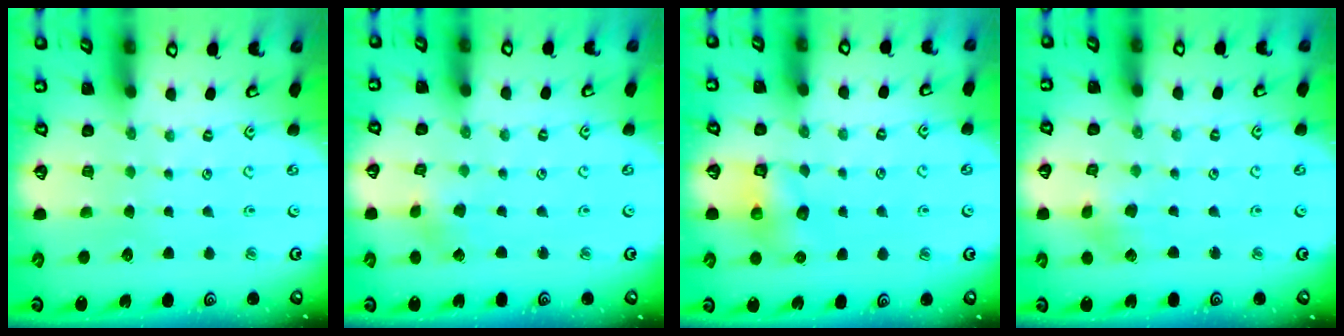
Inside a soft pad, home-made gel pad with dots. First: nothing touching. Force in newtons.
{"total": 2.2, "press": 2.2, "slide": 0.2}
{"total": 8.2, "press": 8.2, "slide": 0.2}
{"total": 2.8, "press": 2.8, "slide": 0.1}